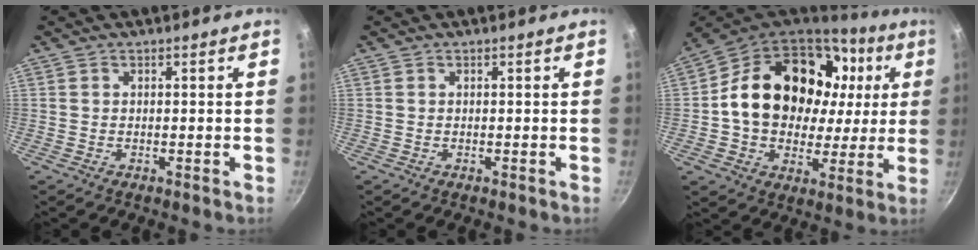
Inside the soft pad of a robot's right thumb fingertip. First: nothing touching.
{"total": 0.0}
{"total": 25.8, "force": [5.4, 18.9, 16.8], "torque": [-0.265, 0.026, 0.093]}